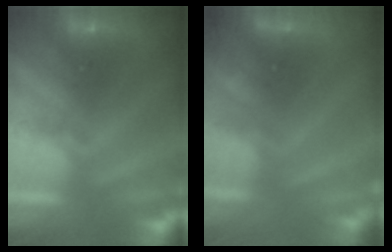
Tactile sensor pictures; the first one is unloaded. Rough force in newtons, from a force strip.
{"total": 3.8}